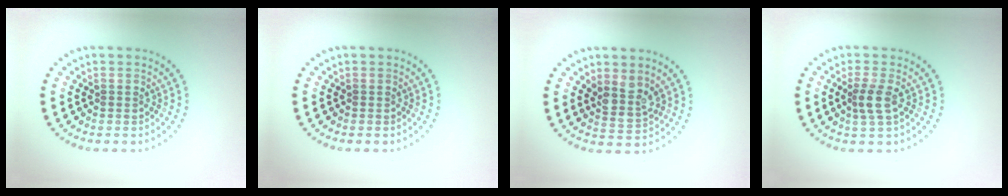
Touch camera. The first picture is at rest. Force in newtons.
{"total": 0.0}
{"total": 2.6, "press": 2.2, "slide": 1.5}
{"total": 2.1, "press": 1.7, "slide": 1.2}